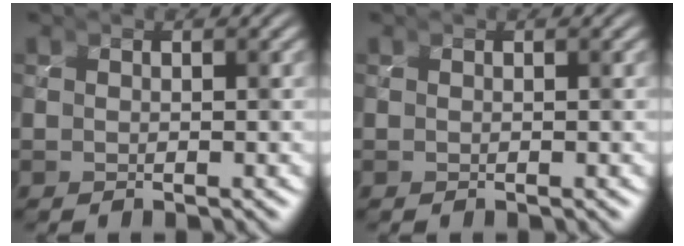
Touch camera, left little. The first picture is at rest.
{"total": 0.0}